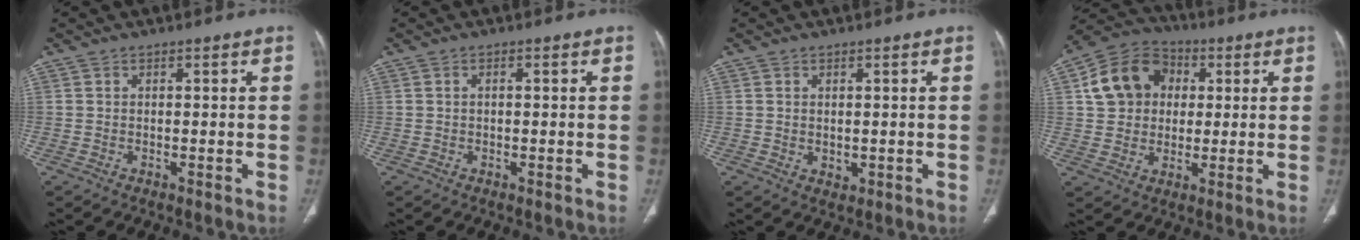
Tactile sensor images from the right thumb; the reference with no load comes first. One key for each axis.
{"total": 0.6, "fx": 0.0, "fy": 0.3, "fz": 0.5, "tx": -0.013, "ty": 0.002, "tz": 0.001}
{"total": 1.5, "fx": 0.2, "fy": 1.2, "fz": 0.9, "tx": -0.014, "ty": -0.005, "tz": 0.010}
{"total": 13.2, "fx": 2.6, "fy": 11.1, "fz": 6.7, "tx": -0.099, "ty": 0.013, "tz": 0.038}